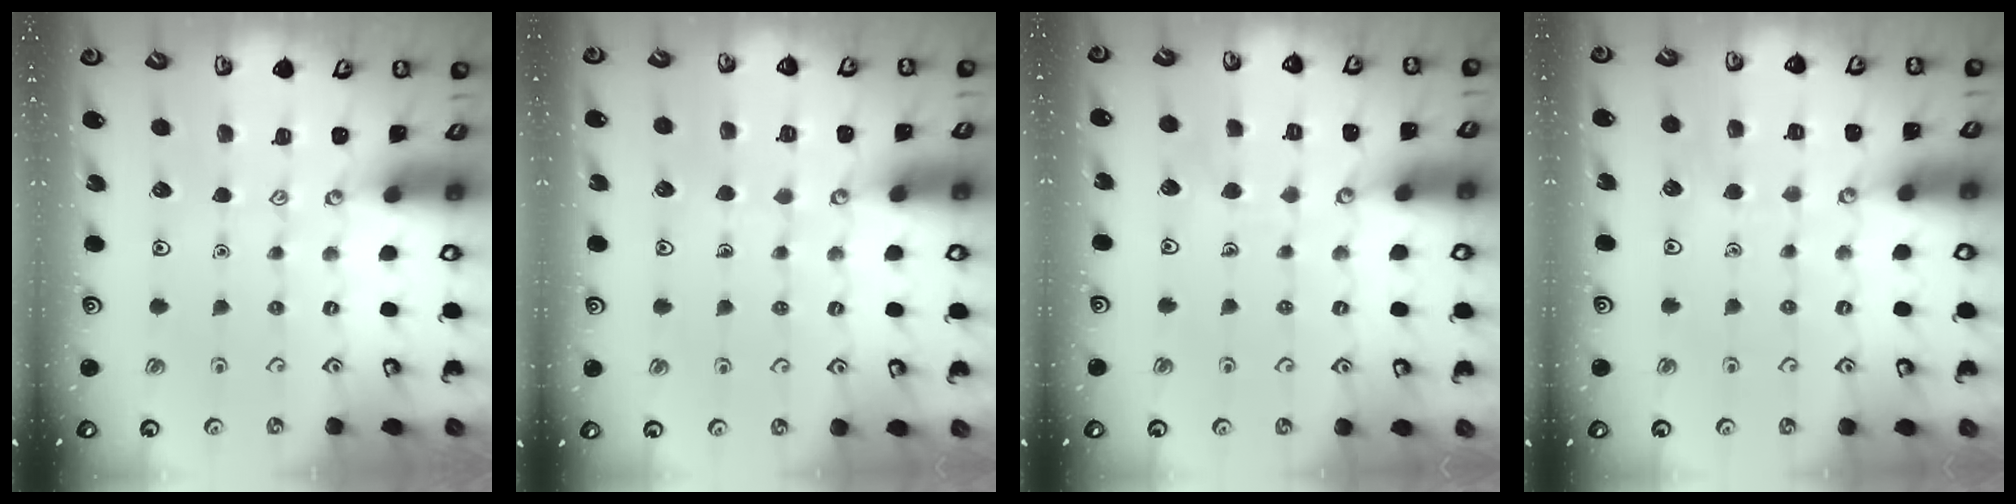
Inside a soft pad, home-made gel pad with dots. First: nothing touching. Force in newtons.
{"total": 3.1, "press": 3.1, "slide": 0.2}
{"total": 4.9, "press": 4.9, "slide": 0.2}
{"total": 3.9, "press": 3.9, "slide": 0.3}